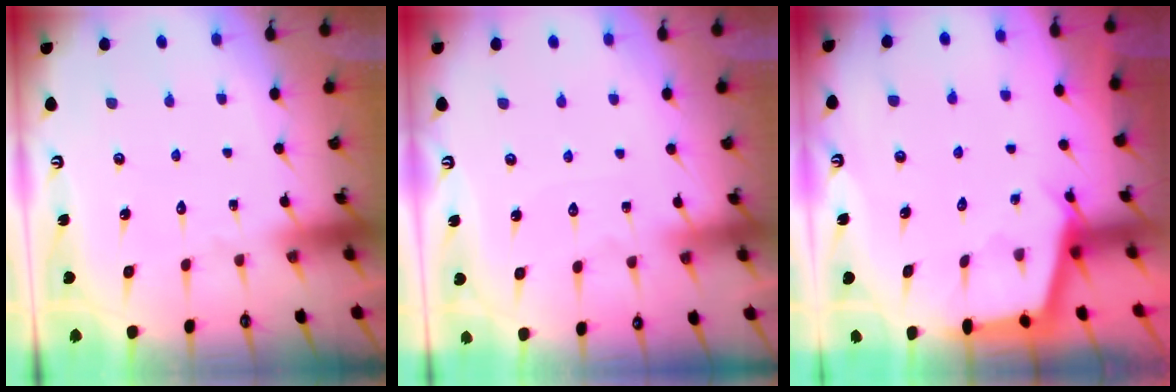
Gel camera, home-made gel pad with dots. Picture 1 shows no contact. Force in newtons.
{"total": 2.5, "press": 2.5, "slide": 0.4}
{"total": 2.7, "press": 2.7, "slide": 0.3}